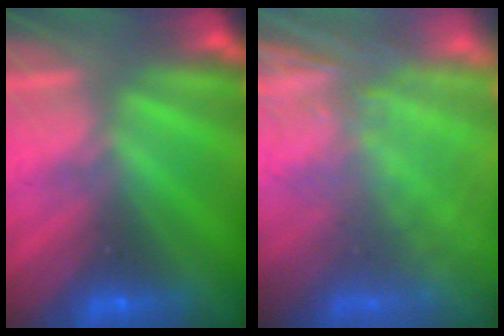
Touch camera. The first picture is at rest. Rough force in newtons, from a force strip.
{"total": 6.1}